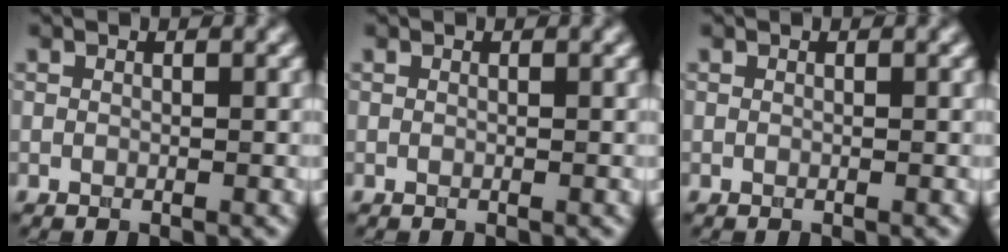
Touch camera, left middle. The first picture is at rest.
{"total": 0.0}
{"total": 0.0}